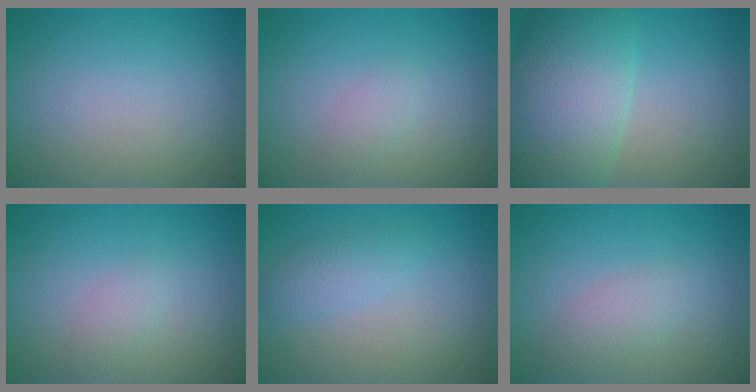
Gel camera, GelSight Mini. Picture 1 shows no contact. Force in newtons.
{"total": 1.3, "press": 1.3, "slide": 0.1}
{"total": 10.6, "press": 10.5, "slide": 0.4}
{"total": 1.3, "press": 1.3, "slide": 0.1}
{"total": 2.0, "press": 2.0, "slide": 0.1}
{"total": 2.1, "press": 2.1, "slide": 0.1}